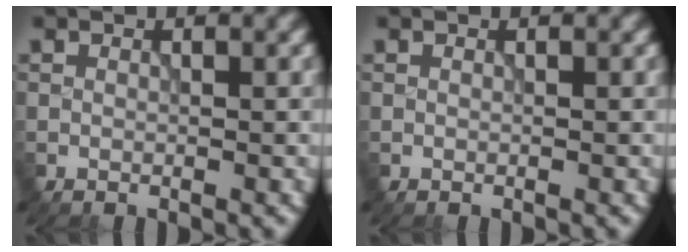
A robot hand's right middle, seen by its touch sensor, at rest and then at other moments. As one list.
[{"total": 0.0}]